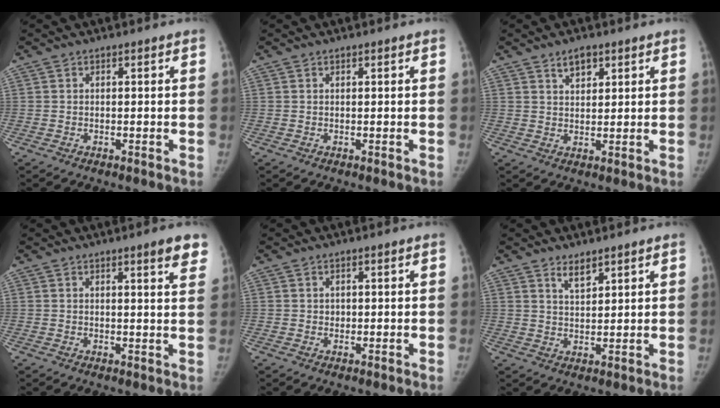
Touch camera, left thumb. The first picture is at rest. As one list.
[{"total": 0.0}, {"total": 3.6, "force": [2.4, 1.8, 2.0], "torque": [-0.019, -0.015, 0.044]}, {"total": 5.2, "force": [3.4, 0.7, 3.8], "torque": [-0.035, -0.014, 0.040]}, {"total": 0.9, "force": [0.1, 0.8, 0.3], "torque": [0.002, 0.002, 0.002]}, {"total": 3.1, "force": [2.4, 1.0, 1.7], "torque": [-0.022, -0.021, 0.047]}]